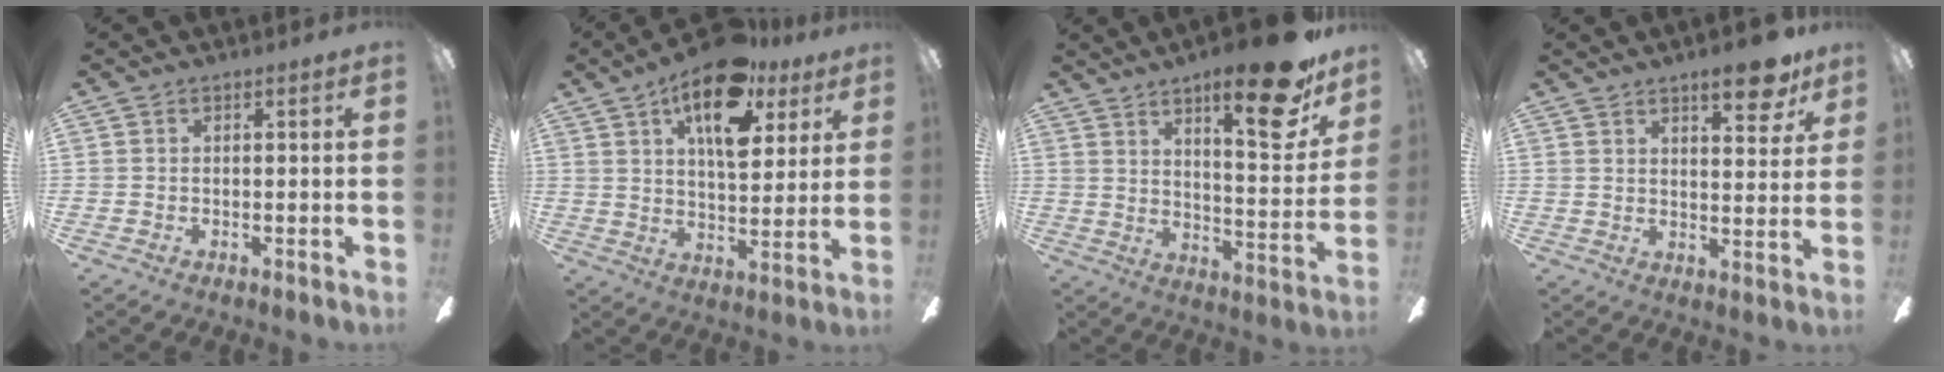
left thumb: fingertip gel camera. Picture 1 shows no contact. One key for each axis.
{"total": 17.1, "fx": 9.5, "fy": 7.7, "fz": 11.9, "tx": -0.182, "ty": -0.031, "tz": 0.157}
{"total": 18.8, "fx": 12.4, "fy": 5.4, "fz": 13.0, "tx": -0.181, "ty": -0.077, "tz": 0.192}
{"total": 9.9, "fx": 6.8, "fy": 3.0, "fz": 6.5, "tx": -0.078, "ty": -0.035, "tz": 0.109}